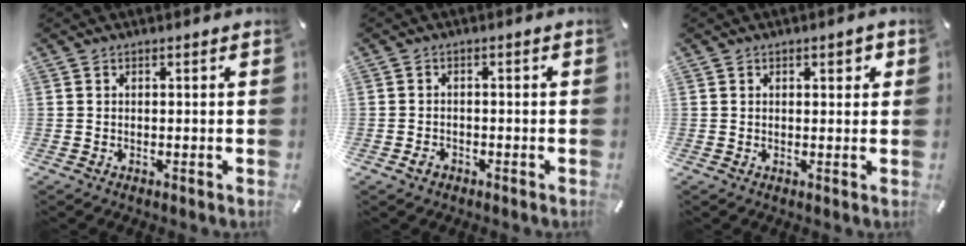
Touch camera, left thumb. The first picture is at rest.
{"total": 1.9, "force": [-1.2, 1.3, 0.6], "torque": [-0.012, 0.006, -0.025]}
{"total": 1.9, "force": [0.8, 1.1, 1.4], "torque": [-0.019, 0.003, 0.009]}